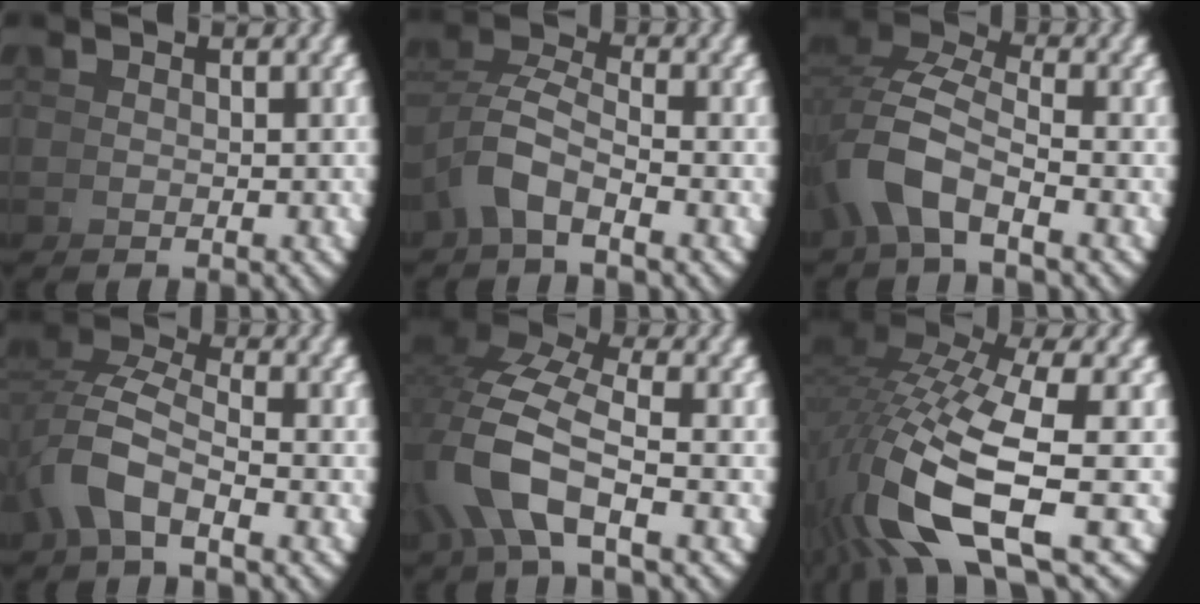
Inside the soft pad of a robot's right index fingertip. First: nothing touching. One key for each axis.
{"total": 4.1, "fx": -0.9, "fy": 2.8, "fz": 2.9, "tx": -0.064, "ty": -0.003, "tz": -0.024}
{"total": 6.4, "fx": 0.6, "fy": 4.5, "fz": 4.5, "tx": -0.116, "ty": -0.004, "tz": 0.002}
{"total": 6.0, "fx": -0.2, "fy": 4.3, "fz": 4.1, "tx": -0.098, "ty": -0.001, "tz": -0.014}
{"total": 5.4, "fx": 1.0, "fy": 2.5, "fz": 4.7, "tx": -0.115, "ty": -0.005, "tz": 0.023}
{"total": 8.6, "fx": -0.8, "fy": 4.2, "fz": 7.4, "tx": -0.187, "ty": -0.046, "tz": 0.018}